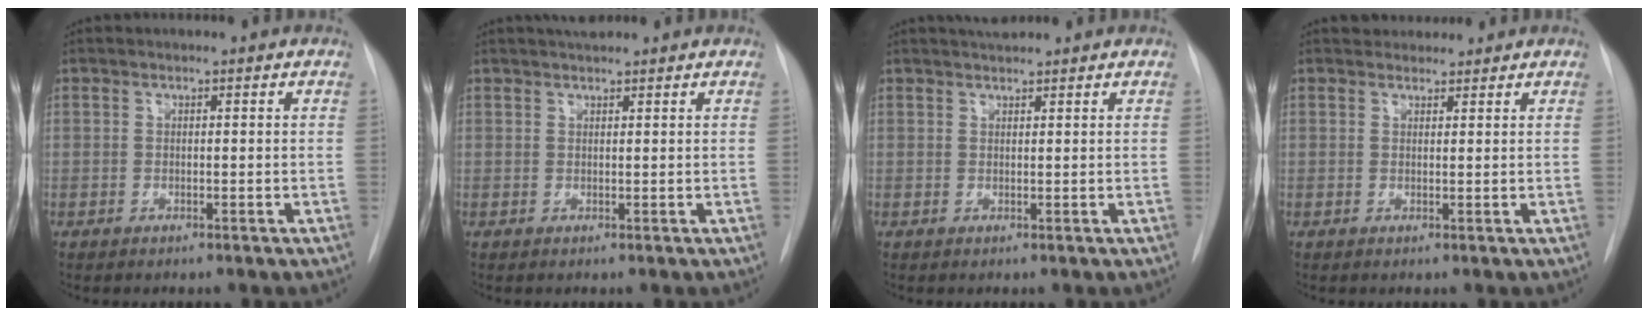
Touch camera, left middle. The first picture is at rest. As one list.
[{"total": 2.3, "force": [2.1, 0.4, 0.9], "torque": [-0.014, 0.016, 0.034]}, {"total": 2.1, "force": [2.0, 0.2, 0.6], "torque": [-0.011, 0.013, 0.034]}, {"total": 3.1, "force": [2.8, 1.1, 0.3], "torque": [0.003, 0.017, 0.043]}]